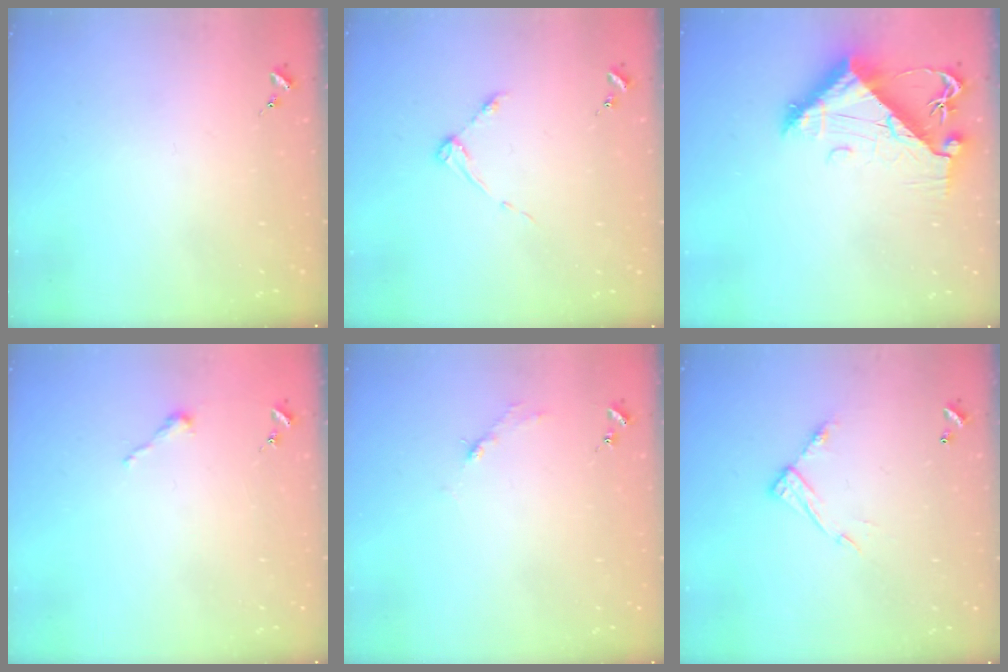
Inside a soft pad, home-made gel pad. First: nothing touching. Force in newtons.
{"total": 3.7, "press": 3.7, "slide": 0.4}
{"total": 9.1, "press": 9.1, "slide": 1.1}
{"total": 2.5, "press": 2.5, "slide": 0.2}
{"total": 2.7, "press": 2.7, "slide": 0.4}
{"total": 9.4, "press": 9.4, "slide": 0.5}